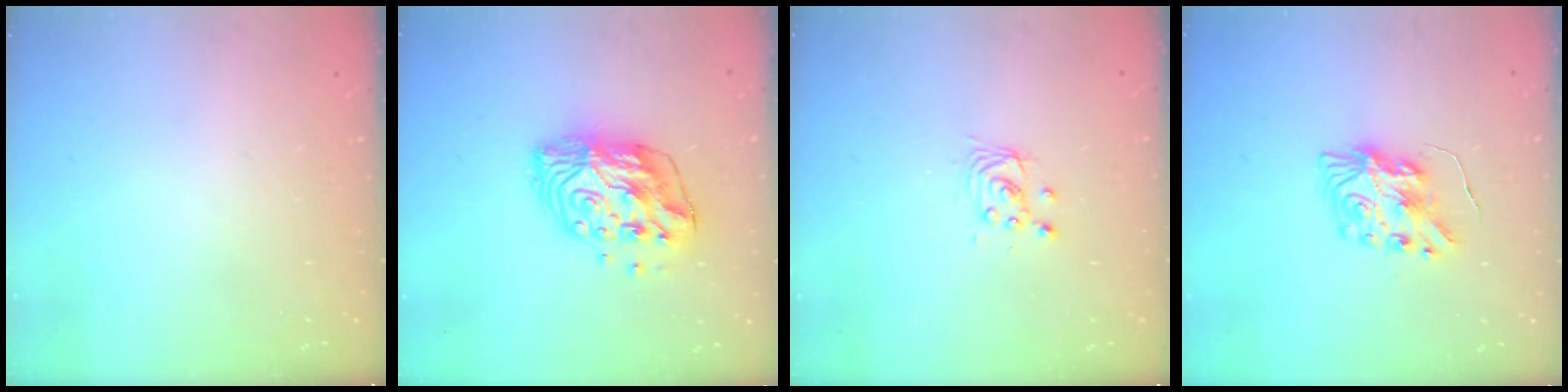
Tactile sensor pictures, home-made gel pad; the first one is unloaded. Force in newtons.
{"total": 13.2, "press": 13.2, "slide": 1.1}
{"total": 2.7, "press": 2.7, "slide": 0.2}
{"total": 8.7, "press": 8.7, "slide": 0.3}